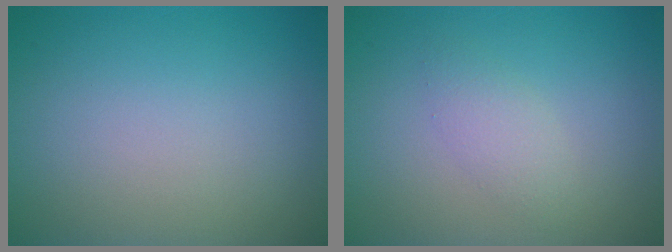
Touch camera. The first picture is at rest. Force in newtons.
{"total": 1.7, "press": 1.7, "slide": 0.1}